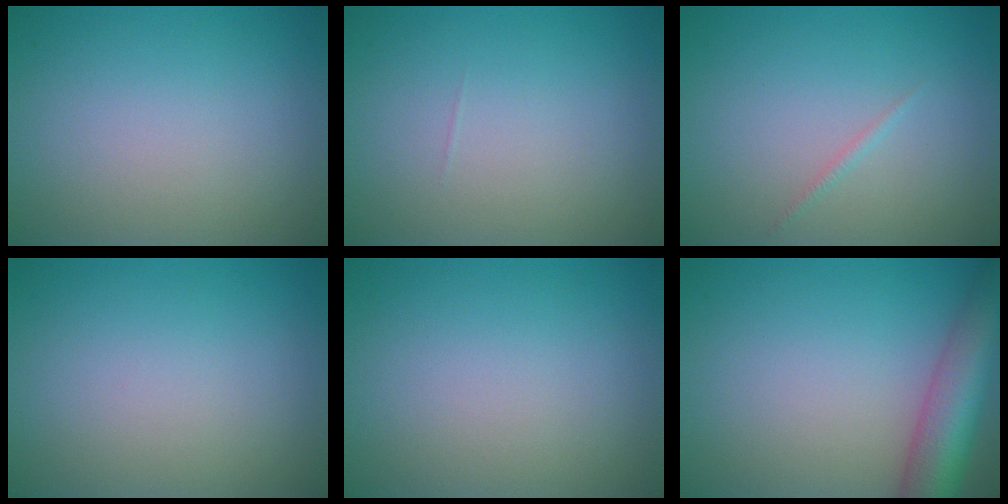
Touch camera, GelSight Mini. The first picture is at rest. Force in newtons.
{"total": 0.0}
{"total": 0.6, "press": 0.6, "slide": 0.0}
{"total": 0.0}
{"total": 0.0}
{"total": 7.8, "press": 7.8, "slide": 0.4}